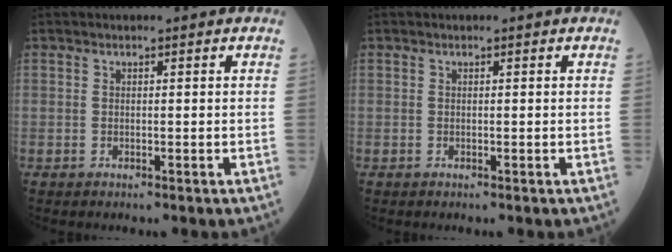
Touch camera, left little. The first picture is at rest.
{"total": 0.0}